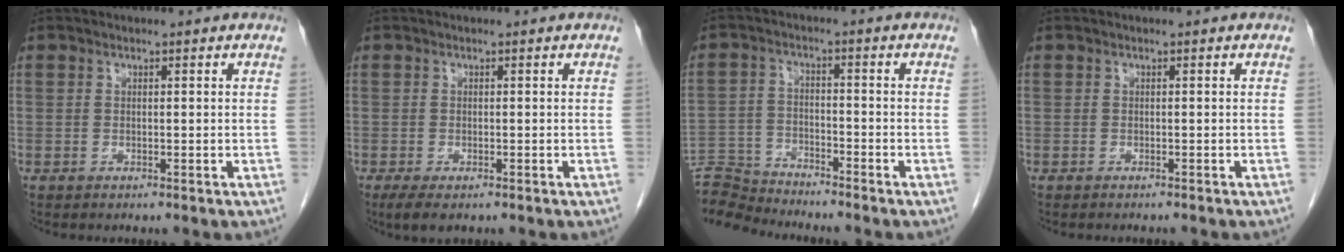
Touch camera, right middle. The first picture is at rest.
{"total": 3.0, "force": [-2.0, 1.2, 2.0], "torque": [-0.039, -0.008, -0.028]}
{"total": 7.5, "force": [-7.5, -0.3, -0.1], "torque": [-0.003, 0.001, -0.143]}
{"total": 1.5, "force": [-1.4, 0.1, 0.4], "torque": [-0.008, -0.002, -0.018]}